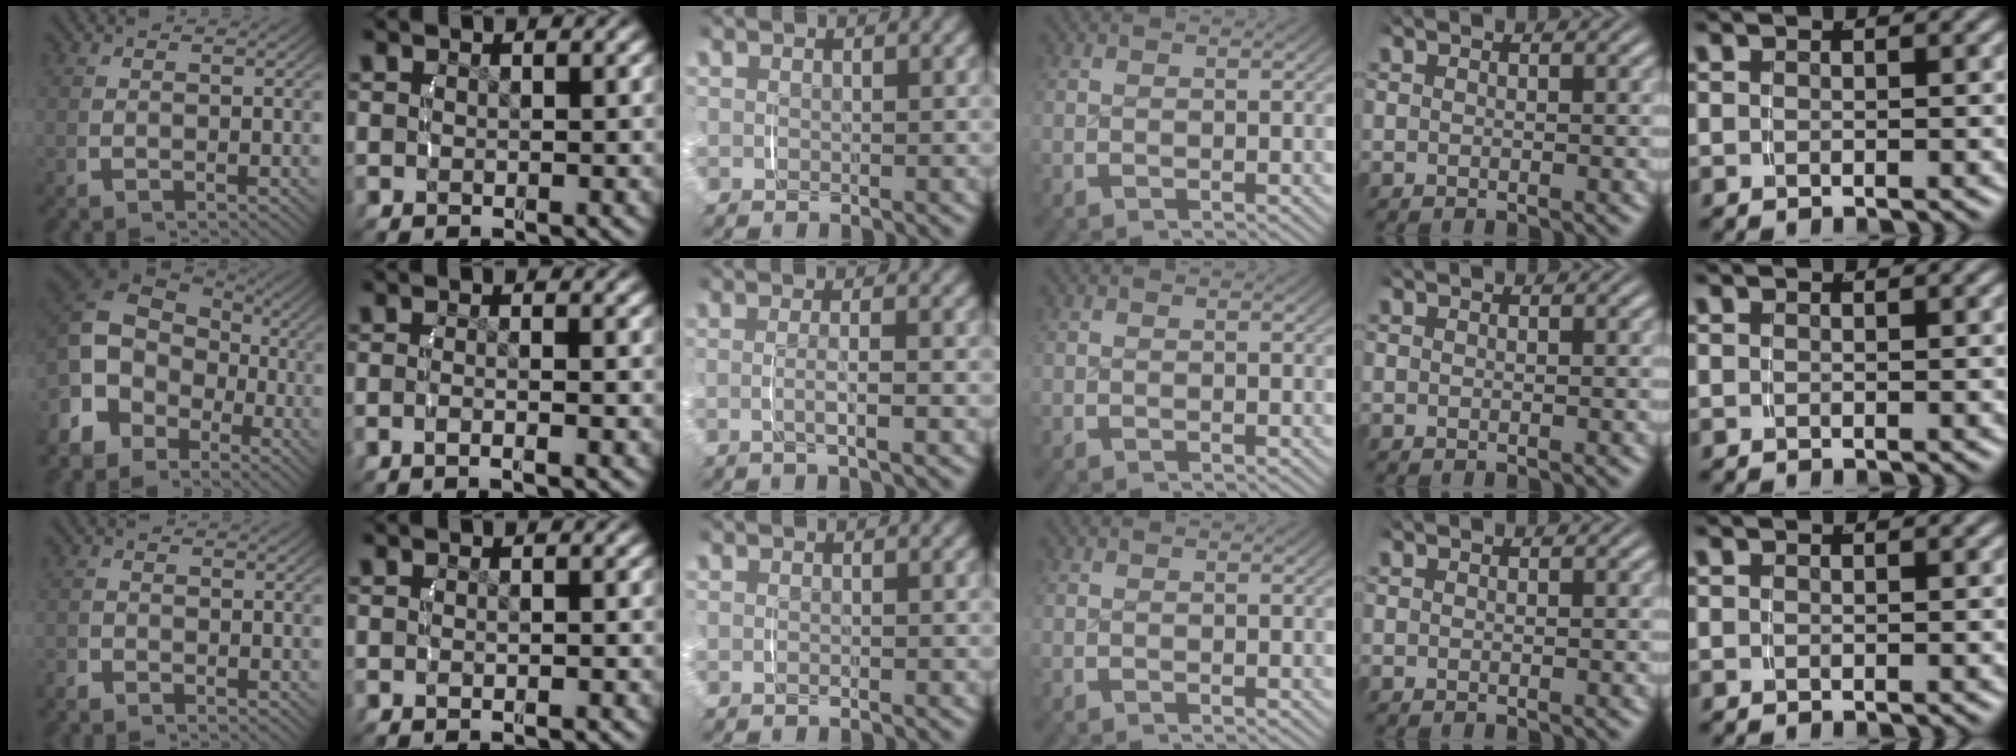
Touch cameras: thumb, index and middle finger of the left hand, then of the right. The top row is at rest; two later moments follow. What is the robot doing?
{"motion": "lift_and_place", "object": "napkin"}